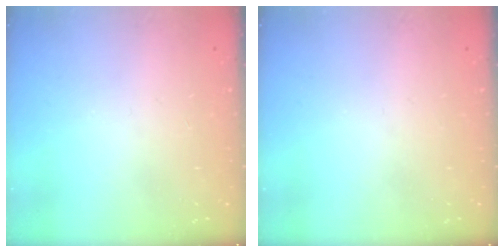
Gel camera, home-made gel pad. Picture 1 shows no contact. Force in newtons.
{"total": 0.0}